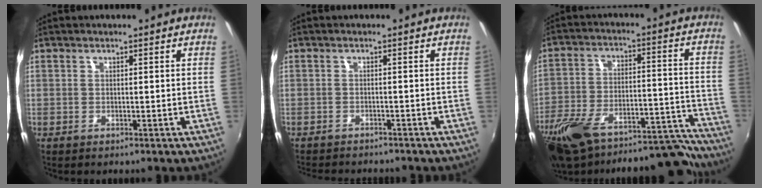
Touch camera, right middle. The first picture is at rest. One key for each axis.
{"total": 6.1, "fx": -5.7, "fy": 1.2, "fz": 1.9, "tx": -0.052, "ty": -0.015, "tz": -0.084}
{"total": 25.2, "fx": -21.9, "fy": 6.6, "fz": 10.6, "tx": -0.189, "ty": -0.005, "tz": -0.318}